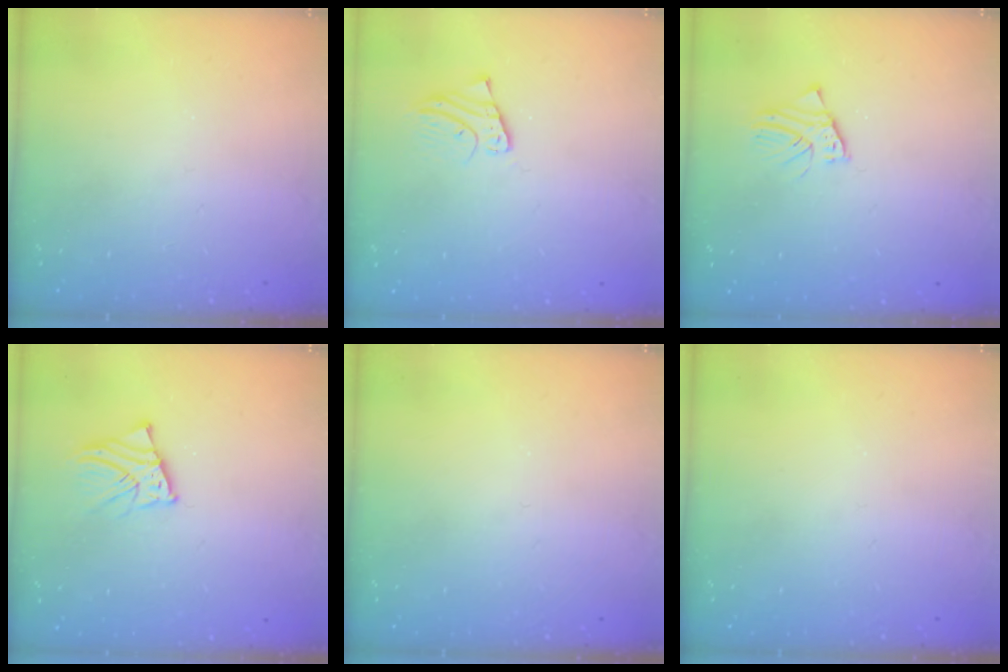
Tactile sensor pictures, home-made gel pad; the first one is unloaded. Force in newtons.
{"total": 3.1, "press": 3.1, "slide": 0.3}
{"total": 1.9, "press": 1.9, "slide": 0.0}
{"total": 3.3, "press": 3.3, "slide": 0.4}
{"total": 0.0}
{"total": 0.0}